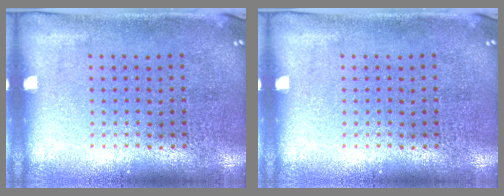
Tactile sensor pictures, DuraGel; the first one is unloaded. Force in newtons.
{"total": 0.0}